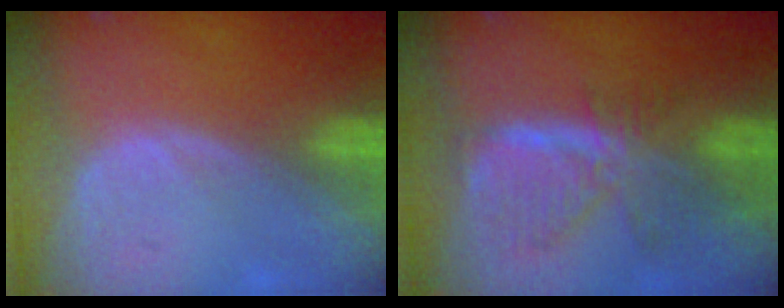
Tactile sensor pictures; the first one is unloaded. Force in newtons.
{"total": 7.7, "press": 6.8, "slide": 3.5}